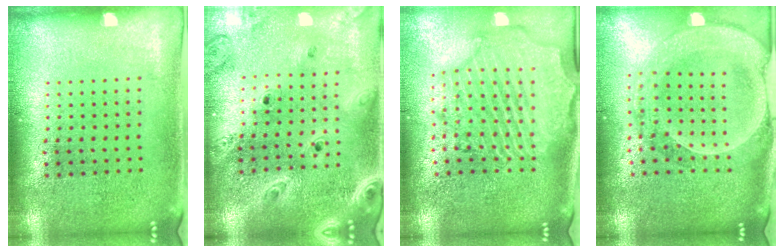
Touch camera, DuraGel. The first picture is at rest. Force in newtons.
{"total": 2.7, "press": 2.3, "slide": 1.4}
{"total": 2.6, "press": 2.4, "slide": 1.1}
{"total": 2.6, "press": 2.3, "slide": 1.2}